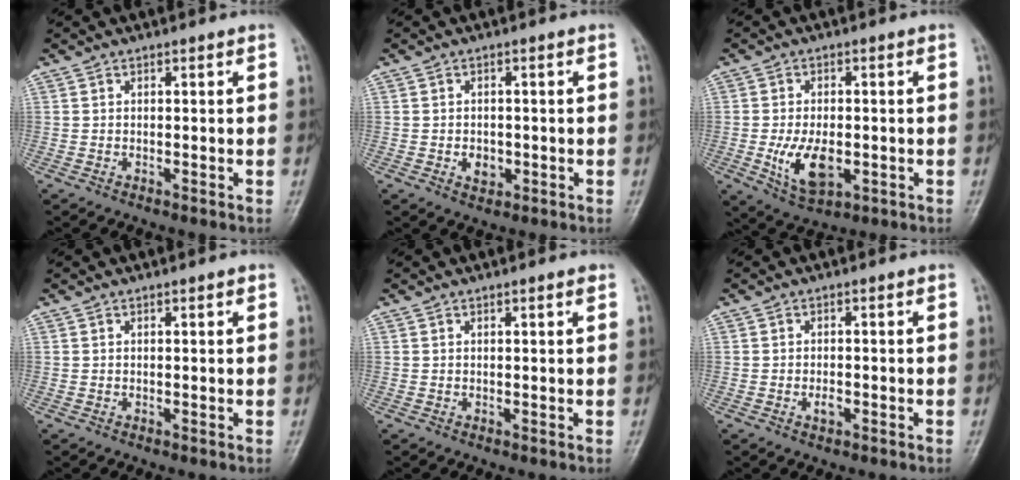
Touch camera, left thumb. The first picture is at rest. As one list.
[{"total": 3.0, "force": [-0.8, 2.3, 1.8], "torque": [-0.017, 0.002, -0.008]}, {"total": 10.2, "force": [-2.3, 5.7, 8.1], "torque": [-0.138, -0.003, -0.027]}, {"total": 0.8, "force": [0.4, 0.2, 0.7], "torque": [-0.011, 0.001, 0.004]}, {"total": 1.0, "force": [0.6, 0.1, 0.8], "torque": [-0.011, -0.001, 0.007]}, {"total": 1.7, "force": [-0.6, 1.0, 1.3], "torque": [-0.019, 0.004, -0.011]}]